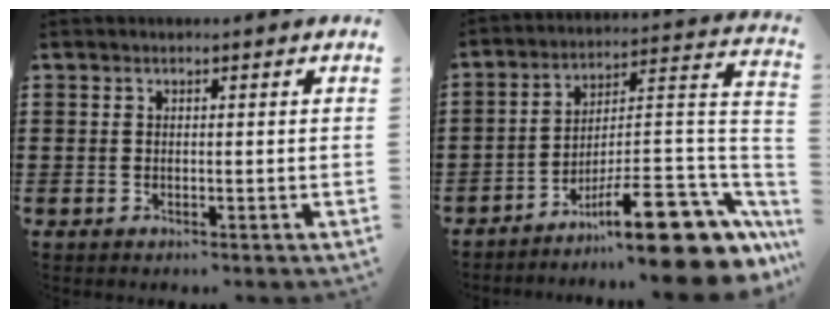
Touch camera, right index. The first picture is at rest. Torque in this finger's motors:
{"motor_torque": [0.09, -0.01, -0.17, -0.21]}